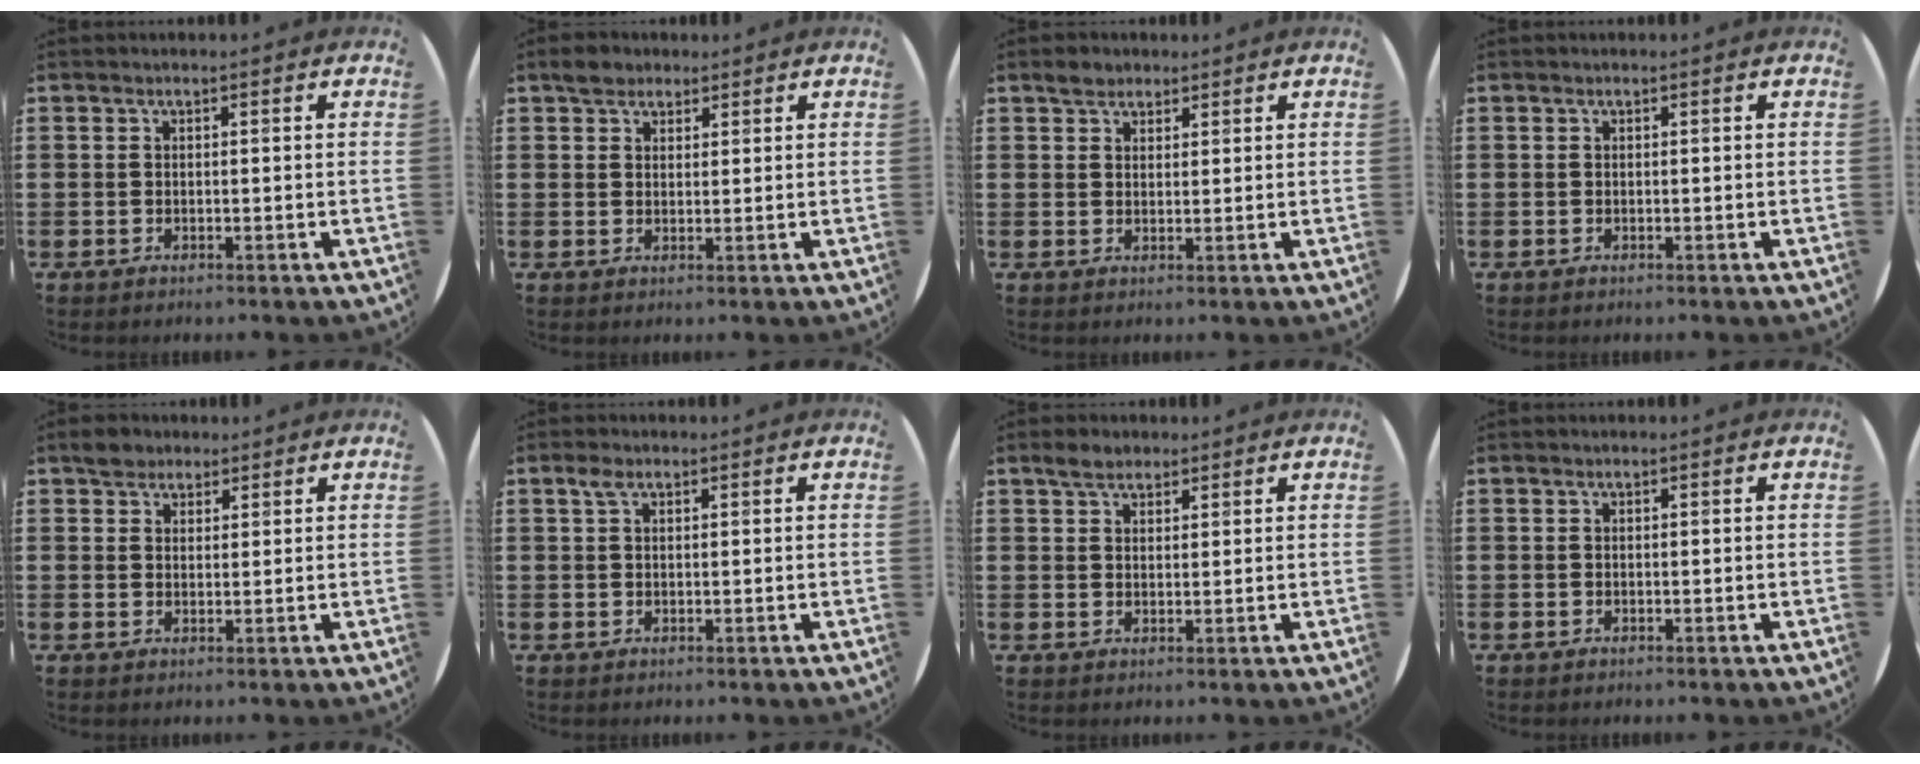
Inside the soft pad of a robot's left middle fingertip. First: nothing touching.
{"total": 2.5, "force": [2.1, 1.4, 0.3], "torque": [-0.002, 0.006, 0.039]}
{"total": 2.2, "force": [1.9, 1.1, 0.2], "torque": [0.001, 0.002, 0.036]}
{"total": 0.0}
{"total": 2.6, "force": [2.2, 1.4, 0.2], "torque": [0.000, 0.005, 0.042]}
{"total": 1.6, "force": [1.0, 0.9, 0.9], "torque": [-0.012, 0.003, 0.015]}
{"total": 2.7, "force": [2.3, 1.2, 0.7], "torque": [-0.009, 0.005, 0.042]}
{"total": 0.0}